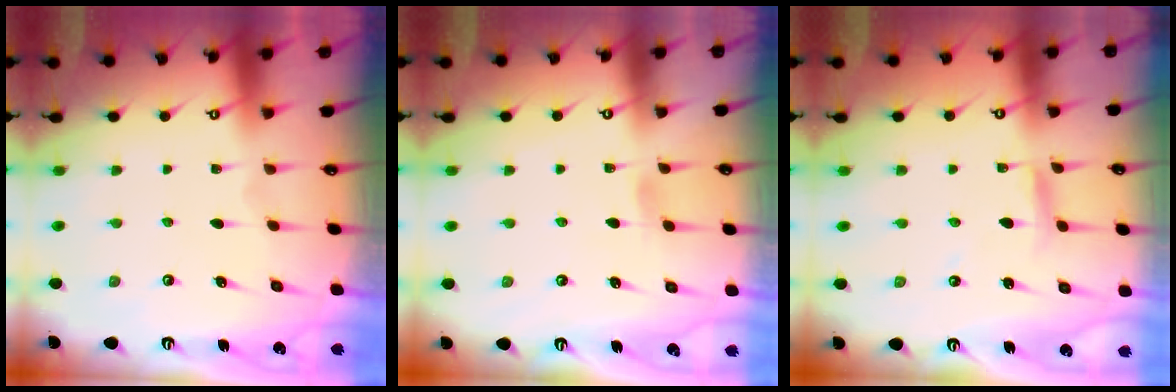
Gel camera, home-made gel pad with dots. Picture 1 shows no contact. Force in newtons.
{"total": 3.9, "press": 3.9, "slide": 0.5}
{"total": 2.9, "press": 2.9, "slide": 0.2}